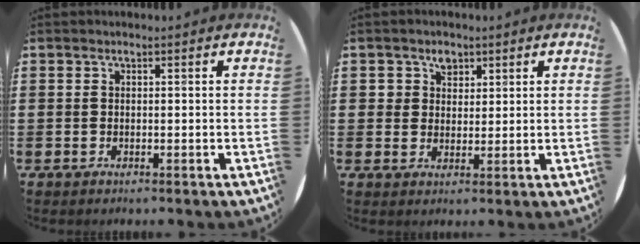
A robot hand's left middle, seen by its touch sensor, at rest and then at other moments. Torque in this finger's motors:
{"motor_torque": [0.05, 0.02, 0.01, 0.00]}